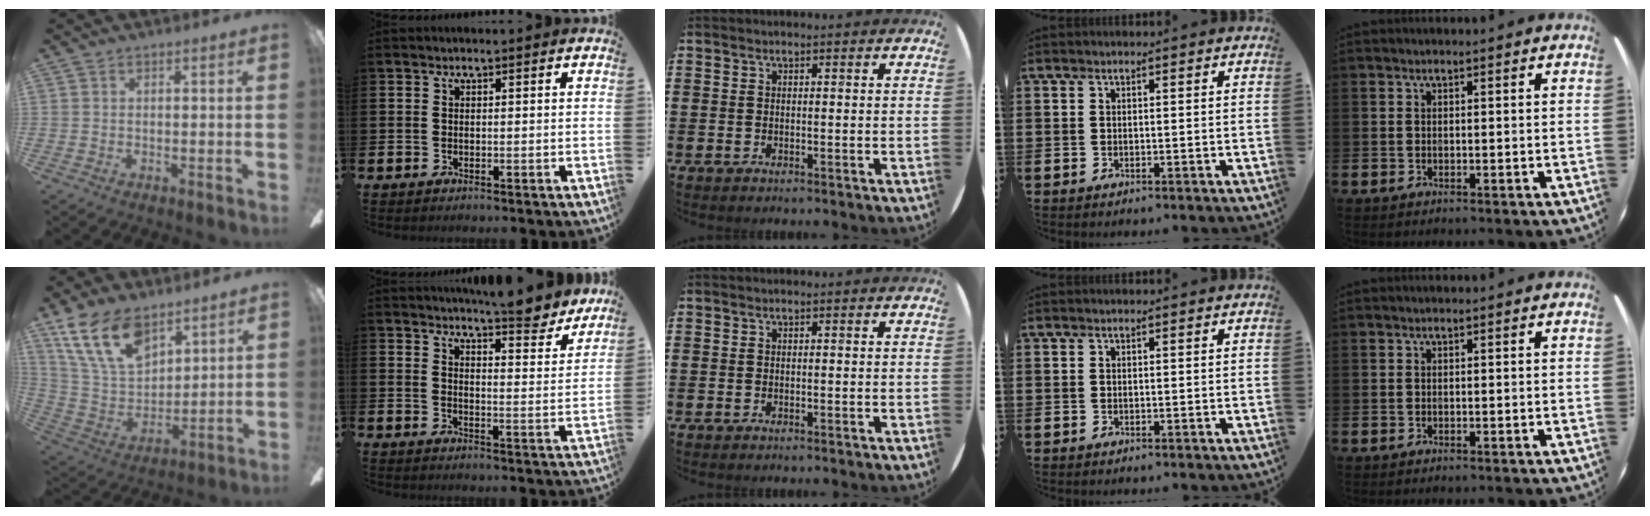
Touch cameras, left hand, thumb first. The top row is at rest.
{"thumb": {"total": 17.0, "force": [11.1, 9.1, 9.1], "torque": [-0.192, -0.041, 0.210]}, "index": {"total": 7.0, "force": [6.8, 0.5, 1.7], "torque": [-0.023, -0.049, 0.118]}}